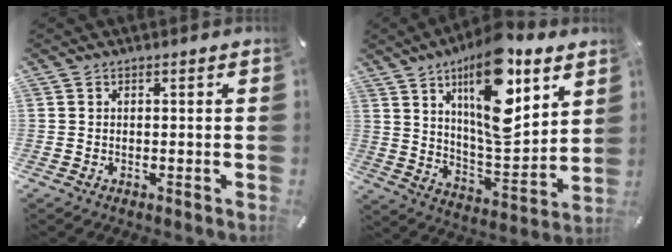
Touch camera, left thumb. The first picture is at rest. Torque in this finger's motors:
{"motor_torque": [2.51, 2.50, 1.66, -1.11, 0.30]}